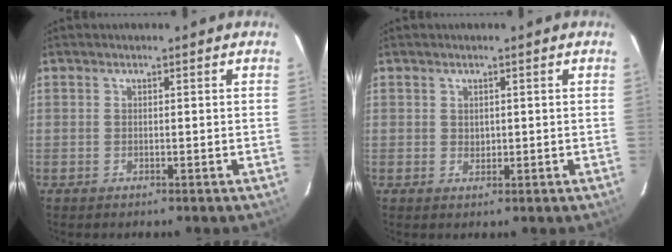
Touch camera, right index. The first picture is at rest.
{"total": 1.0, "force": [0.5, 0.8, 0.4], "torque": [-0.004, 0.003, 0.011]}